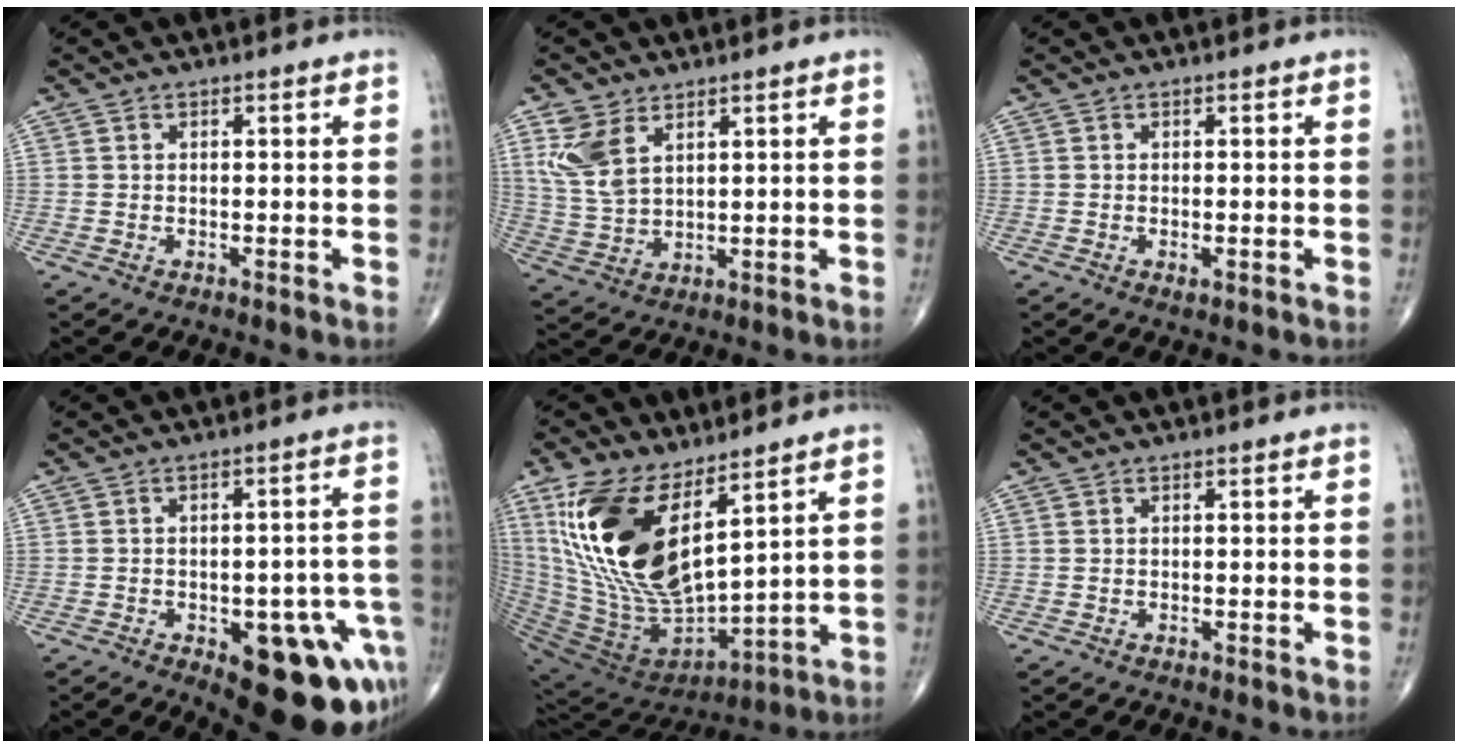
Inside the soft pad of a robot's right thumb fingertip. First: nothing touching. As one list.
[{"total": 7.9, "force": [3.9, 4.4, 5.3], "torque": [-0.110, -0.010, 0.090]}, {"total": 1.2, "force": [-0.5, 0.5, 1.0], "torque": [-0.015, -0.001, -0.007]}, {"total": 18.6, "force": [-7.6, 8.4, 14.8], "torque": [-0.112, 0.036, -0.079]}, {"total": 21.6, "force": [9.6, 9.0, 17.1], "torque": [-0.336, -0.062, 0.205]}, {"total": 0.0}]